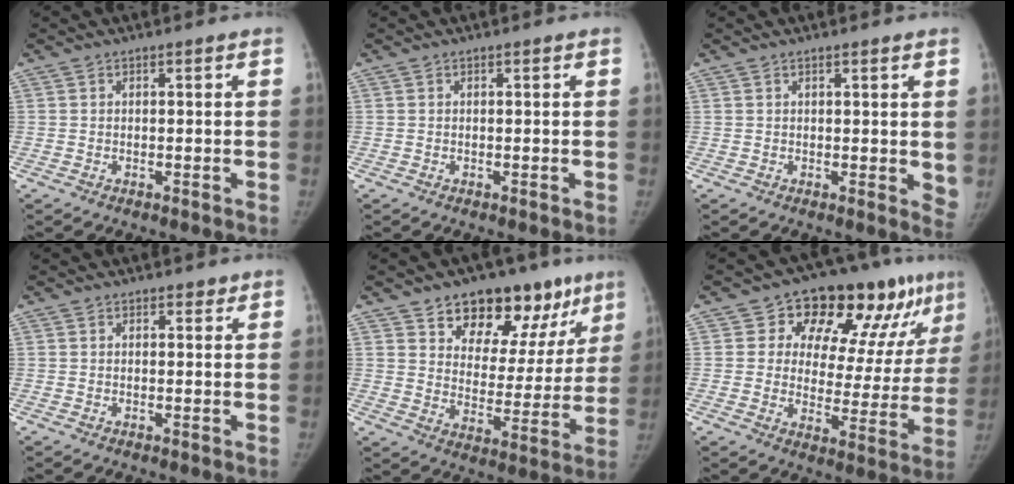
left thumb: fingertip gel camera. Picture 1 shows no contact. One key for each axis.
{"total": 0.0}
{"total": 3.5, "fx": 1.6, "fy": 1.5, "fz": 2.7, "tx": -0.026, "ty": -0.013, "tz": 0.020}
{"total": 1.0, "fx": 0.8, "fy": 0.6, "fz": 0.2, "tx": 0.006, "ty": -0.005, "tz": 0.008}
{"total": 19.0, "fx": 12.0, "fy": 11.2, "fz": 9.5, "tx": -0.062, "ty": -0.051, "tz": 0.170}
{"total": 19.8, "fx": 10.6, "fy": 10.1, "fz": 13.4, "tx": -0.124, "ty": -0.021, "tz": 0.146}